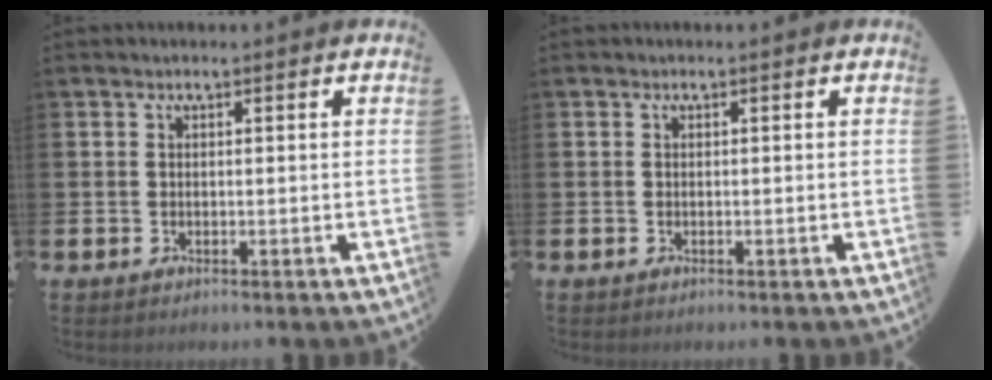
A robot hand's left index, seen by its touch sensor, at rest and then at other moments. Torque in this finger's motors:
{"motor_torque": [-0.02, 0.02, 0.00, 0.00]}